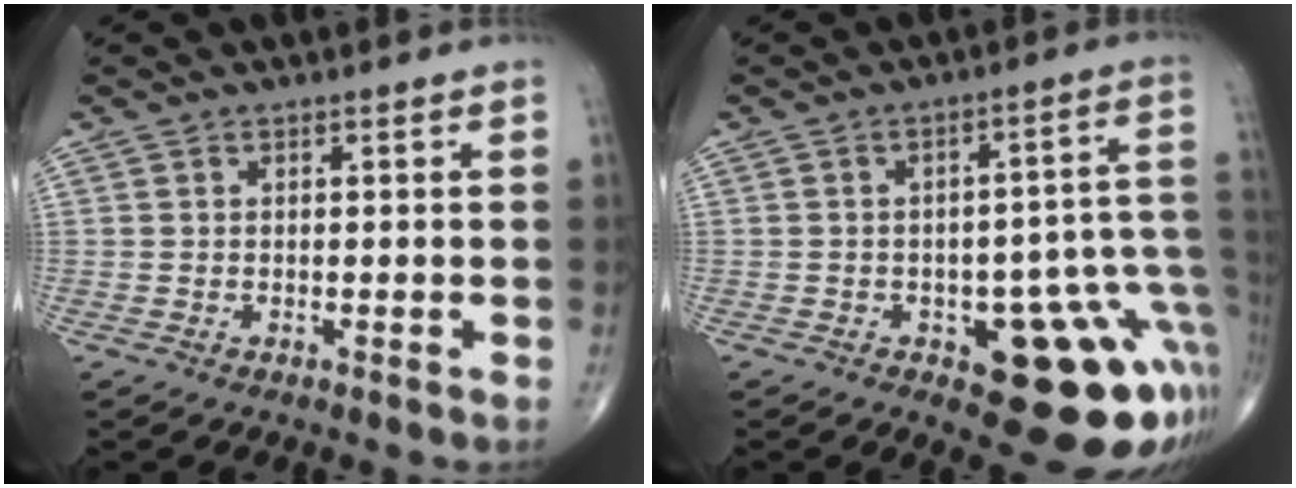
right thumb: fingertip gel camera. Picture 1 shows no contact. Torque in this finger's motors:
{"motor_torque": [2.24, 1.79, 0.52, -0.73, 0.26]}